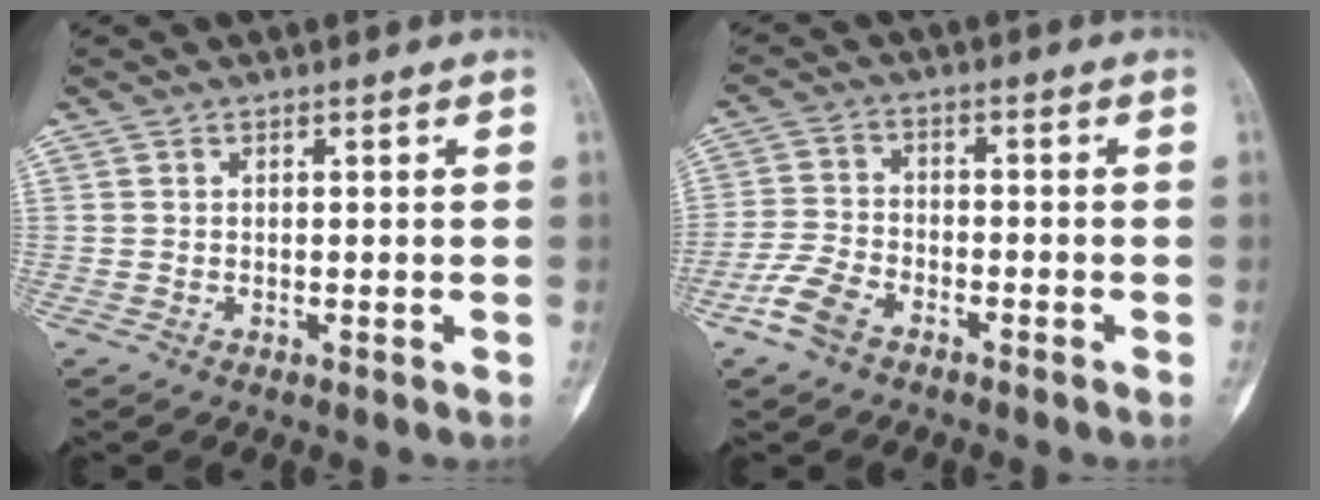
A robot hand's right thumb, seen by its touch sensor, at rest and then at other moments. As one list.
[{"total": 6.7, "force": [-4.3, 3.5, 3.8], "torque": [-0.084, 0.017, -0.088]}]